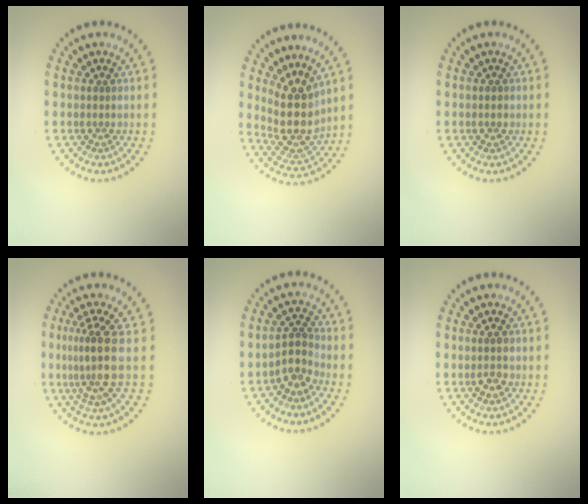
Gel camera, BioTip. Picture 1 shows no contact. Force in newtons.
{"total": 4.5, "press": 3.7, "slide": 2.6}
{"total": 1.1, "press": 1.1, "slide": 0.1}
{"total": 3.8, "press": 2.8, "slide": 2.5}
{"total": 2.5, "press": 1.8, "slide": 1.8}
{"total": 1.5, "press": 1.5, "slide": 0.0}